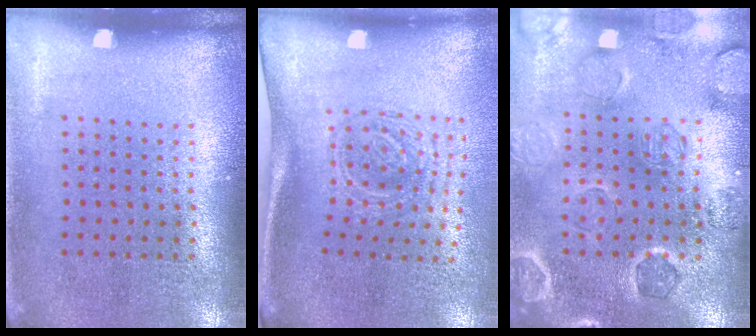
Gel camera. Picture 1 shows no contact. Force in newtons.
{"total": 1.8, "press": 1.2, "slide": 1.4}
{"total": 1.1, "press": 1.0, "slide": 0.2}